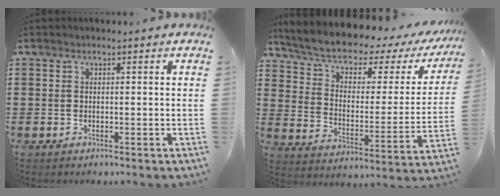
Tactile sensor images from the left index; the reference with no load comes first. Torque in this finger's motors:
{"motor_torque": [2.14, 0.00, 1.05, 0.09]}